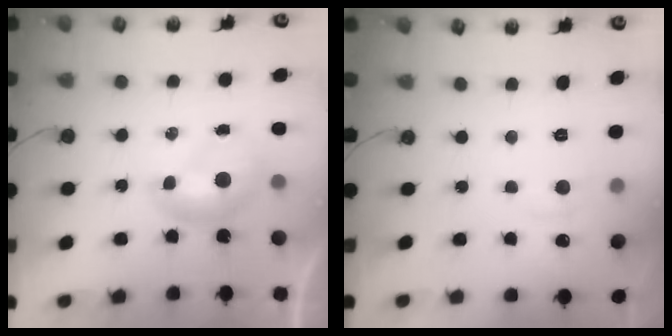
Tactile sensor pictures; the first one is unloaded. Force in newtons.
{"total": 1.3, "press": 0.9, "slide": 0.9}